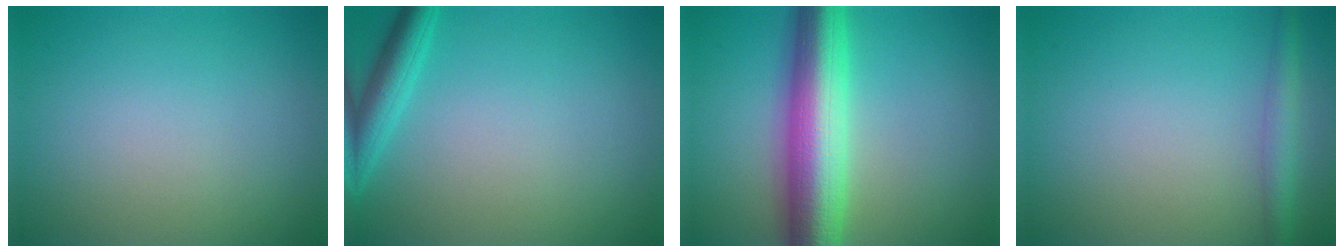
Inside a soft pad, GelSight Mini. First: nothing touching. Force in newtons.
{"total": 3.0, "press": 2.9, "slide": 0.2}
{"total": 9.9, "press": 9.9, "slide": 0.1}
{"total": 2.3, "press": 2.3, "slide": 0.0}